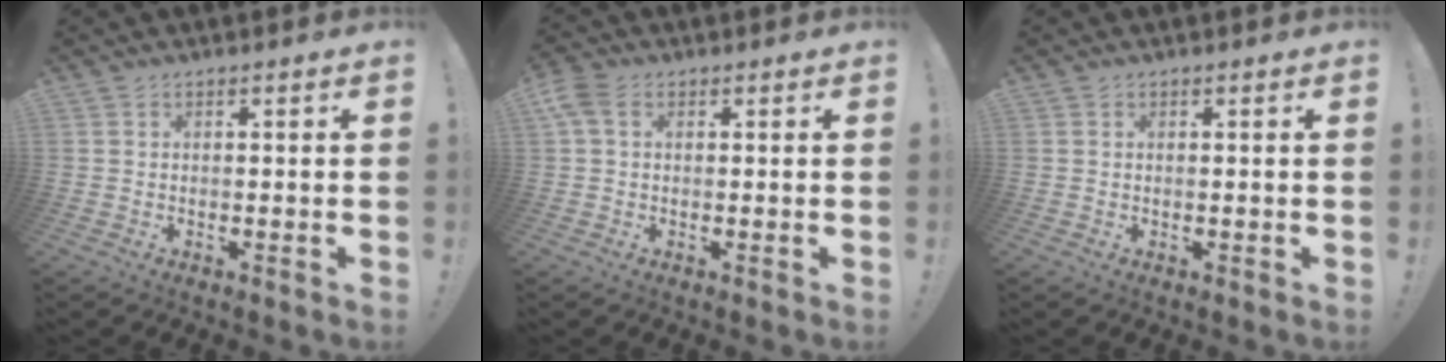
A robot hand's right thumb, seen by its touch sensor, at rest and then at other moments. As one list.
[{"total": 4.5, "force": [1.7, 2.9, 3.0], "torque": [-0.068, 0.001, 0.035]}, {"total": 0.0}]